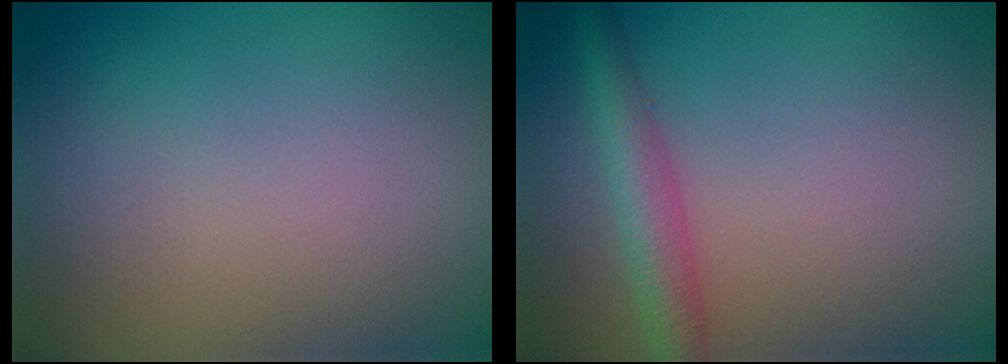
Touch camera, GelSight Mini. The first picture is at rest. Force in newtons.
{"total": 3.5, "press": 3.5, "slide": 0.1}